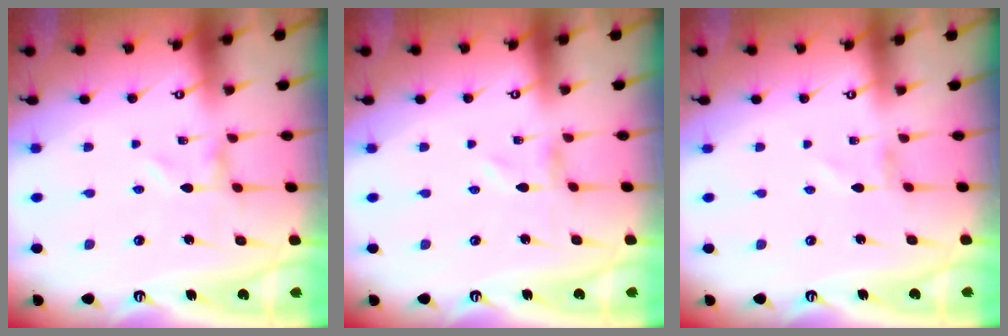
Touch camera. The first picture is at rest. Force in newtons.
{"total": 1.0, "press": 1.0, "slide": 0.0}
{"total": 0.8, "press": 0.8, "slide": 0.1}